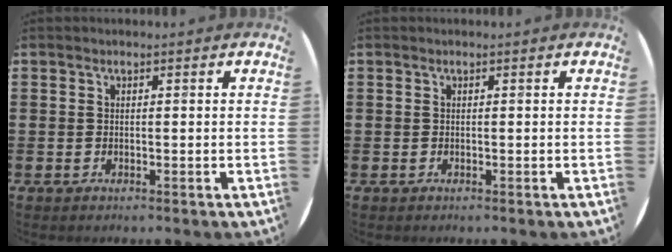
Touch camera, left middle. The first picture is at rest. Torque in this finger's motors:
{"motor_torque": [0.00, 0.00, 0.00, 0.00]}